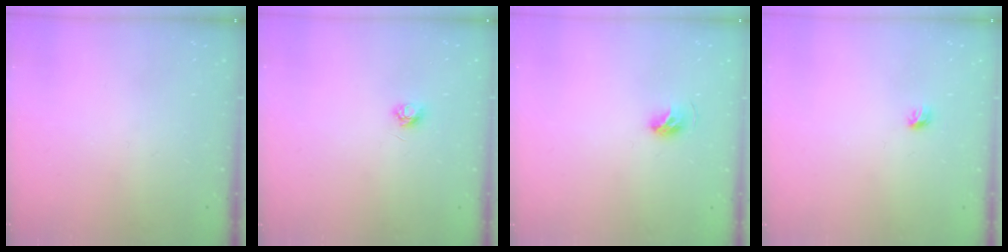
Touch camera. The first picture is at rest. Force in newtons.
{"total": 3.2, "press": 3.1, "slide": 0.4}
{"total": 6.2, "press": 6.1, "slide": 1.2}
{"total": 4.2, "press": 4.1, "slide": 1.0}